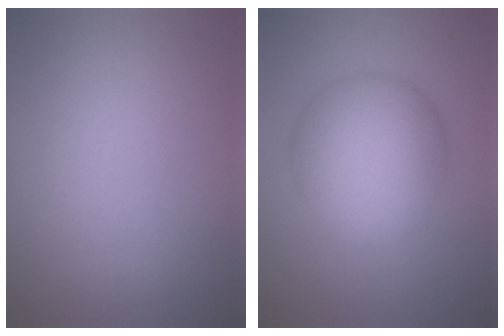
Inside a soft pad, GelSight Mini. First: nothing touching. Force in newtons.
{"total": 8.7, "press": 8.7, "slide": 0.3}